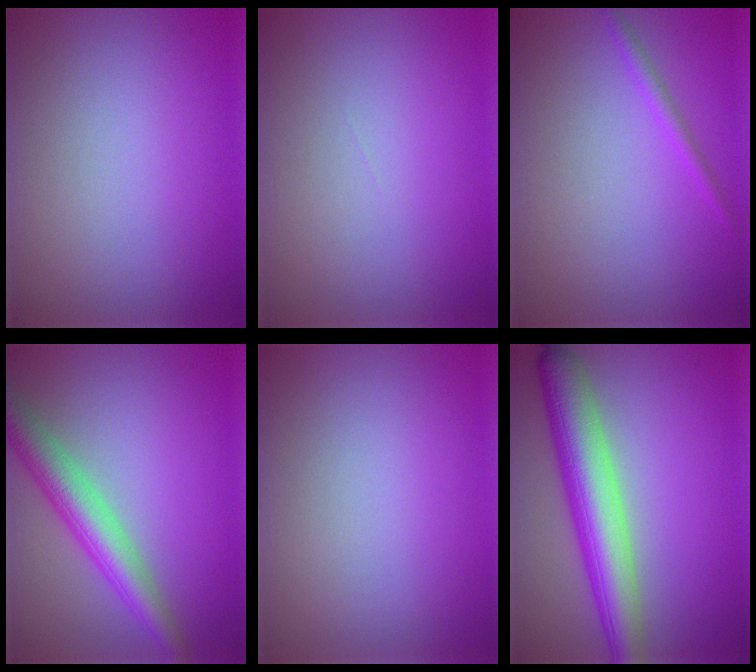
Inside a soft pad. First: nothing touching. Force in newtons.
{"total": 0.0}
{"total": 1.2, "press": 1.1, "slide": 0.1}
{"total": 5.3, "press": 5.3, "slide": 0.2}
{"total": 0.0}
{"total": 7.5, "press": 7.5, "slide": 0.2}